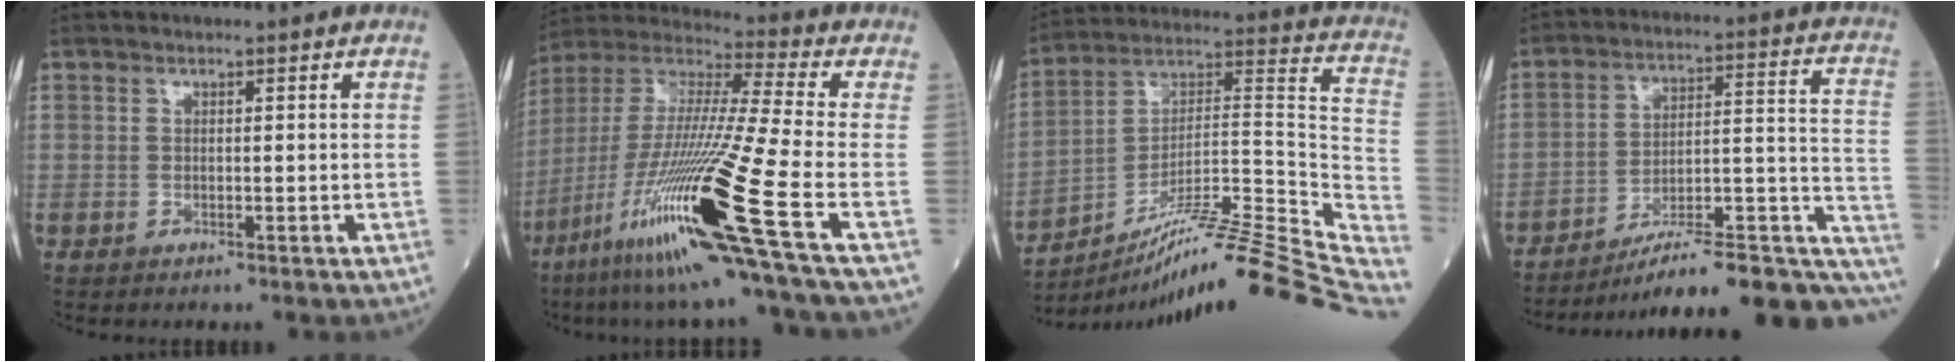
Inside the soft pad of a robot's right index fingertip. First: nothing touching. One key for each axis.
{"total": 24.7, "fx": -10.8, "fy": -0.8, "fz": 22.2, "tx": -0.446, "ty": -0.053, "tz": -0.207}
{"total": 28.1, "fx": -22.5, "fy": -0.6, "fz": 16.8, "tx": -0.178, "ty": 0.011, "tz": -0.346}
{"total": 21.2, "fx": -15.2, "fy": 3.8, "fz": 14.4, "tx": -0.127, "ty": 0.039, "tz": -0.215}